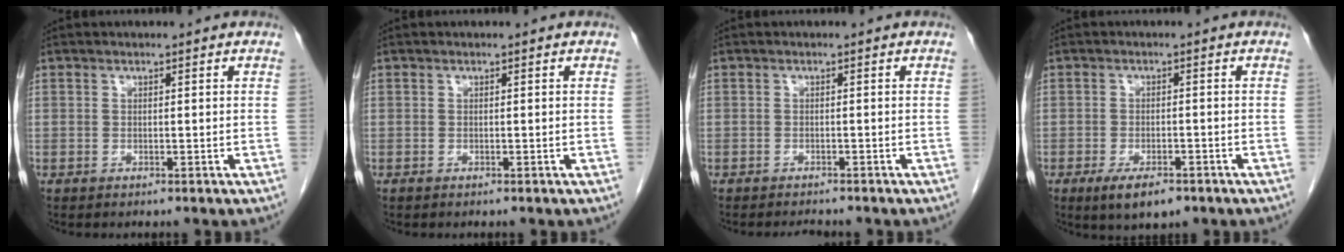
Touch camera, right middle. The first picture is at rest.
{"total": 0.0}
{"total": 1.9, "force": [-1.8, 0.2, 0.4], "torque": [-0.011, -0.008, -0.024]}
{"total": 5.2, "force": [-3.2, 1.9, 3.6], "torque": [-0.062, -0.006, -0.044]}